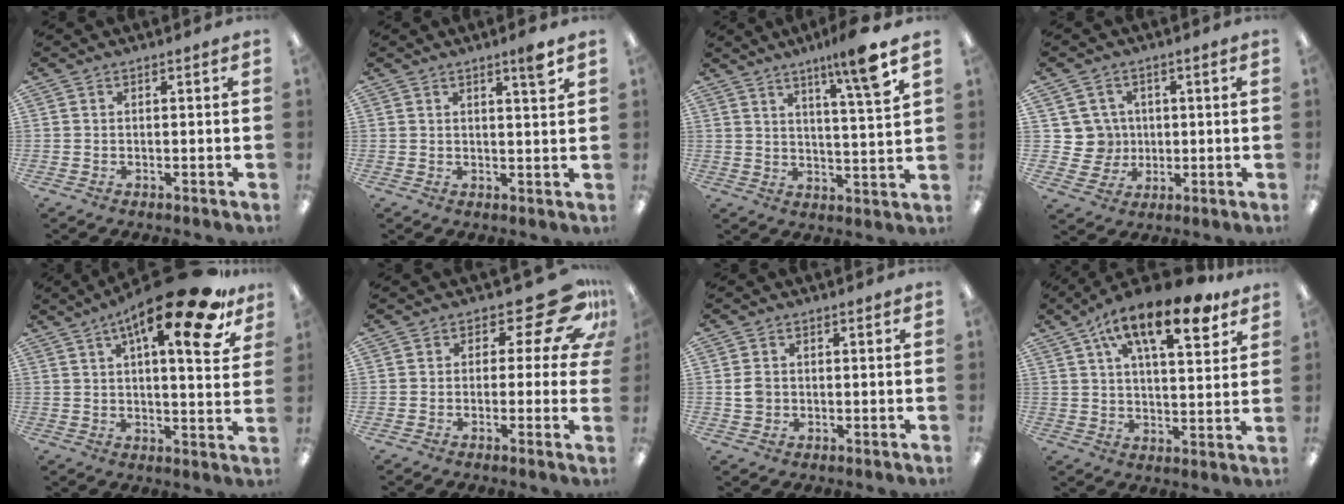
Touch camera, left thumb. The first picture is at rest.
{"total": 3.8, "force": [2.5, 0.2, 2.8], "torque": [-0.038, -0.011, 0.038]}
{"total": 10.4, "force": [7.0, 0.5, 7.6], "torque": [-0.117, -0.040, 0.107]}
{"total": 7.2, "force": [1.6, 7.0, 0.4], "torque": [-0.014, -0.002, 0.038]}
{"total": 18.8, "force": [10.9, 4.7, 14.6], "torque": [-0.218, -0.058, 0.165]}
{"total": 13.4, "force": [6.3, 6.0, 10.2], "torque": [-0.142, -0.033, 0.105]}
{"total": 3.1, "force": [0.0, 2.7, 1.6], "torque": [-0.022, 0.003, -0.002]}
{"total": 17.4, "force": [9.9, 6.6, 12.7], "torque": [-0.193, -0.043, 0.159]}